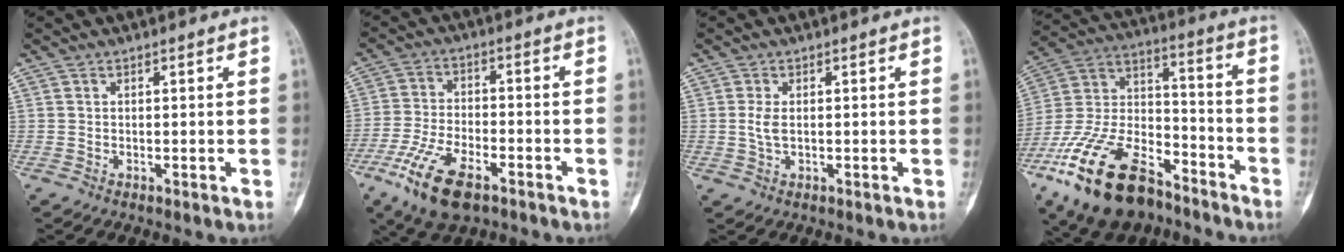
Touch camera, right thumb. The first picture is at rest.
{"total": 12.7, "force": [-7.1, 5.6, 9.0], "torque": [-0.178, 0.012, -0.130]}
{"total": 1.0, "force": [0.3, 0.6, 0.7], "torque": [-0.006, -0.001, 0.008]}
{"total": 23.9, "force": [-14.9, 11.8, 14.5], "torque": [-0.307, 0.064, -0.271]}